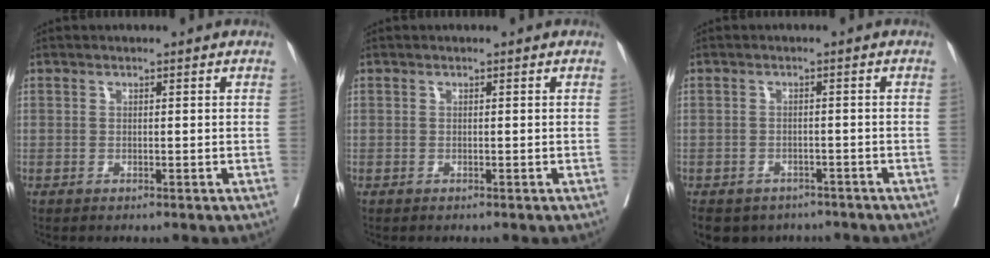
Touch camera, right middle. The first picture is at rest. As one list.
[{"total": 0.0}, {"total": 9.7, "force": [-7.4, 5.7, 2.3], "torque": [-0.056, -0.008, -0.090]}]